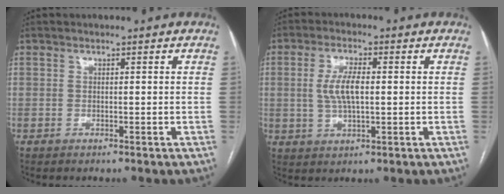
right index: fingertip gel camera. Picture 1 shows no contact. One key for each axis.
{"total": 6.1, "fx": 0.4, "fy": 1.9, "fz": 5.7, "tx": -0.121, "ty": 0.006, "tz": 0.011}